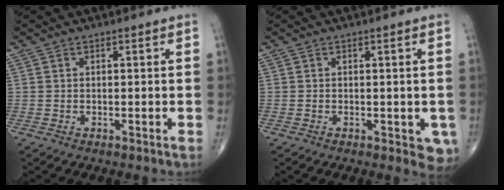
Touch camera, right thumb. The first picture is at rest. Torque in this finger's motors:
{"motor_torque": [1.99, 3.02, 0.26, 0.48, 0.16]}